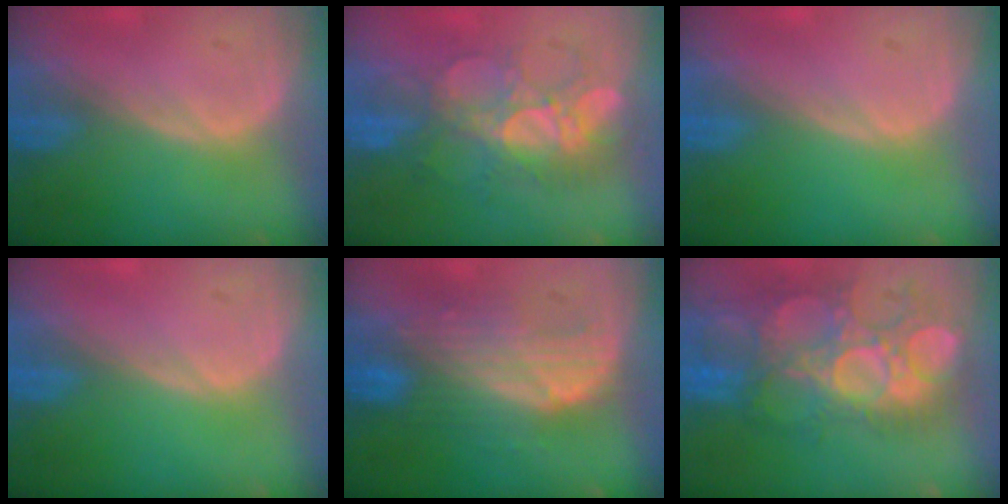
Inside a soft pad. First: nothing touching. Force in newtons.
{"total": 8.4, "press": 8.1, "slide": 2.2}
{"total": 0.0}
{"total": 0.0}
{"total": 7.8, "press": 7.7, "slide": 1.4}
{"total": 11.7, "press": 11.1, "slide": 3.7}